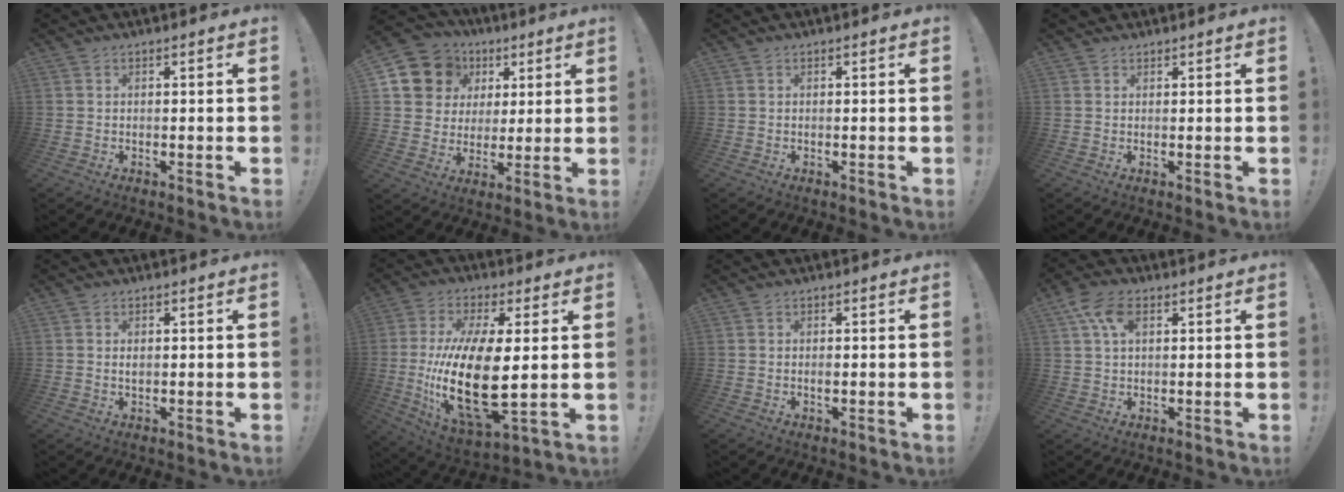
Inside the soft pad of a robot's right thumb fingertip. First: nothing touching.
{"total": 11.9, "force": [4.8, 10.4, 3.2], "torque": [-0.047, -0.022, 0.106]}
{"total": 0.0}
{"total": 1.1, "force": [0.9, 0.7, 0.1], "torque": [0.003, -0.003, 0.017]}
{"total": 1.0, "force": [0.1, 0.7, 0.8], "torque": [-0.009, 0.001, 0.000]}
{"total": 23.6, "force": [-0.8, 9.6, 21.6], "torque": [-0.429, -0.024, -0.008]}
{"total": 0.9, "force": [-0.3, 0.5, 0.8], "torque": [-0.007, -0.002, -0.006]}
{"total": 7.8, "force": [3.0, 4.6, 5.5], "torque": [-0.101, 0.000, 0.058]}